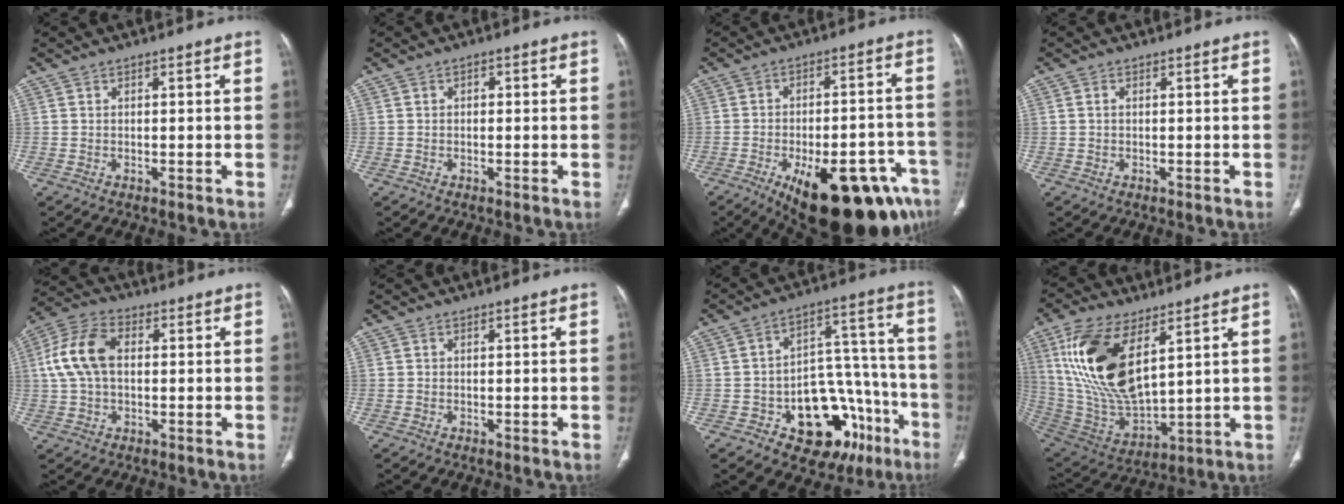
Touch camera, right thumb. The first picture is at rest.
{"total": 1.1, "force": [0.1, 0.8, 0.8], "torque": [-0.005, 0.004, -0.002]}
{"total": 24.6, "force": [-12.8, 9.9, 18.6], "torque": [-0.189, 0.051, -0.167]}
{"total": 0.7, "force": [0.0, 0.4, 0.5], "torque": [-0.011, 0.001, 0.000]}
{"total": 11.1, "force": [1.2, 7.1, 8.4], "torque": [-0.176, 0.028, 0.019]}
{"total": 0.0}
{"total": 20.4, "force": [-9.4, 12.6, 13.0], "torque": [-0.113, 0.093, -0.121]}
{"total": 20.2, "force": [7.8, 9.3, 16.2], "torque": [-0.315, -0.031, 0.162]}